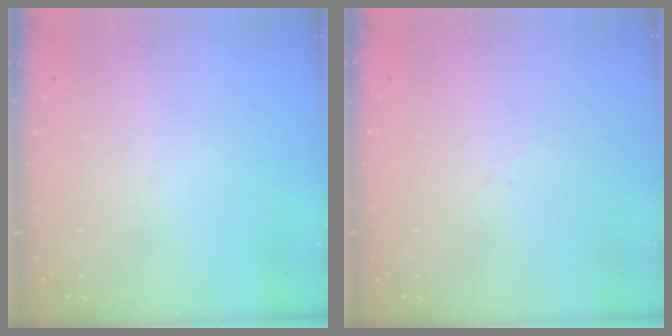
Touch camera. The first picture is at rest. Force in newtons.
{"total": 1.3, "press": 1.2, "slide": 0.5}